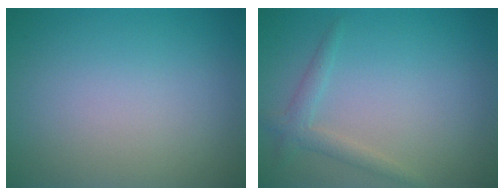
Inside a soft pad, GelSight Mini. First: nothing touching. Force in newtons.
{"total": 1.8, "press": 1.8, "slide": 0.1}